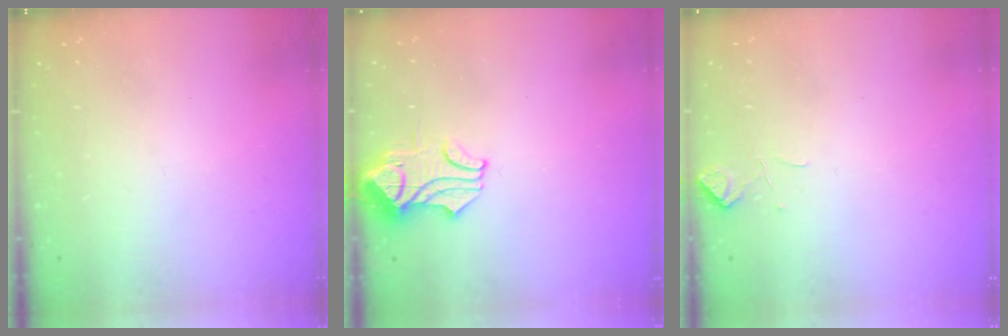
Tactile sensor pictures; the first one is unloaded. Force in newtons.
{"total": 1.4, "press": 0.9, "slide": 1.1}
{"total": 0.8, "press": 0.2, "slide": 0.7}